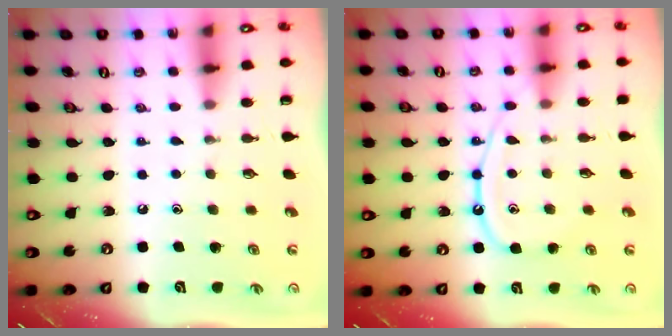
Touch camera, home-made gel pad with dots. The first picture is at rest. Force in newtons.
{"total": 11.8, "press": 11.8, "slide": 1.1}